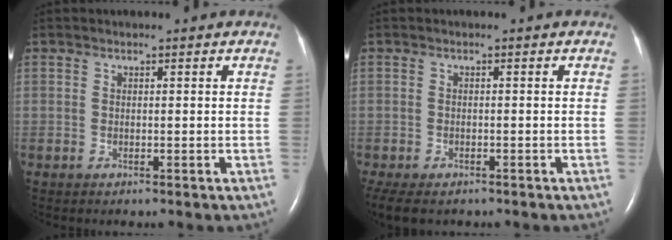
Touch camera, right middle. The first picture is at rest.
{"total": 9.1, "force": [-6.4, 4.5, 4.6], "torque": [-0.111, -0.014, -0.090]}